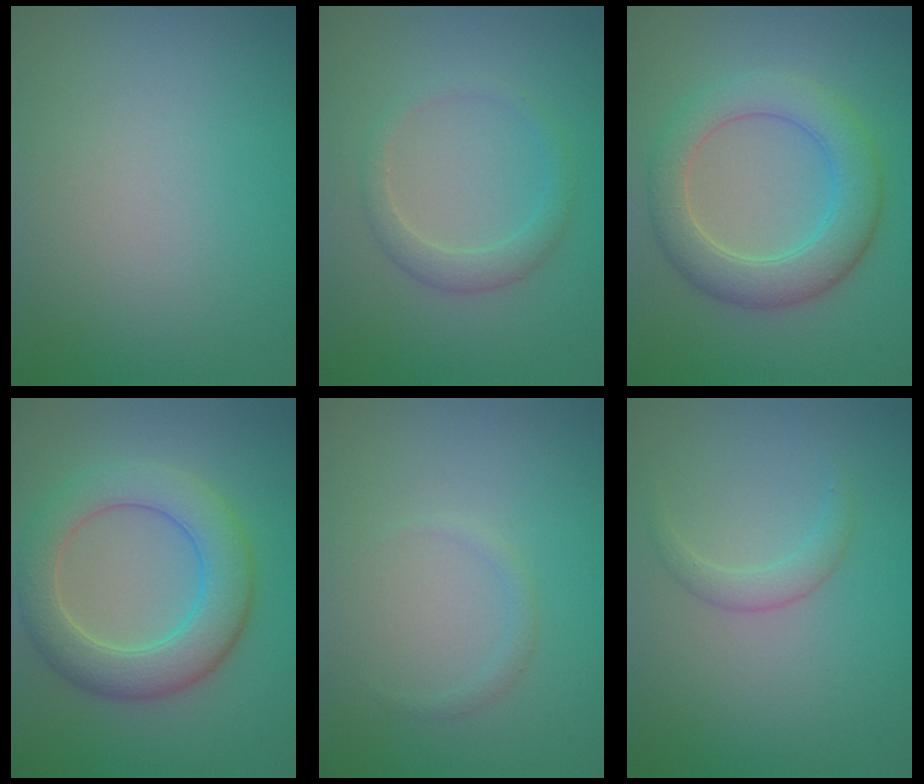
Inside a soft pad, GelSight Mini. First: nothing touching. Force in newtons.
{"total": 2.2, "press": 2.2, "slide": 0.1}
{"total": 5.6, "press": 5.6, "slide": 0.3}
{"total": 6.3, "press": 6.3, "slide": 0.1}
{"total": 0.7, "press": 0.7, "slide": 0.1}
{"total": 1.5, "press": 1.5, "slide": 0.1}